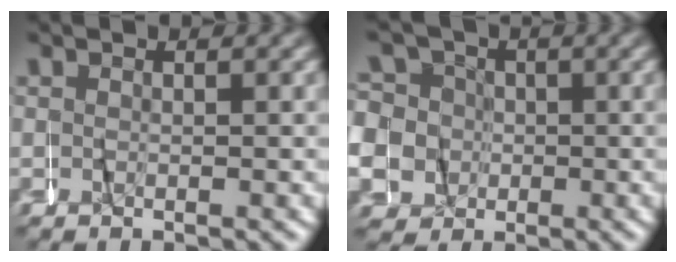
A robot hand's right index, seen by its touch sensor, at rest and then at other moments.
{"total": 11.7, "force": [0.8, 10.9, 4.0], "torque": [-0.108, -0.021, 0.009]}